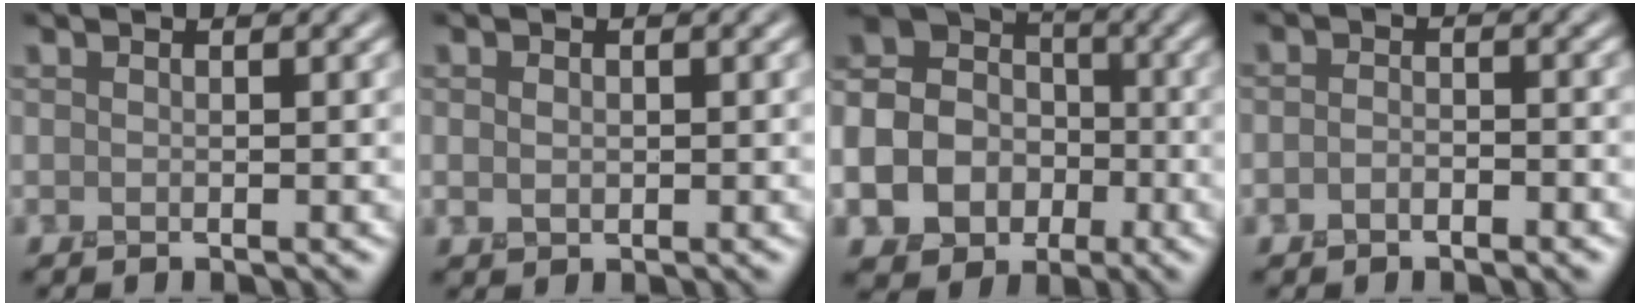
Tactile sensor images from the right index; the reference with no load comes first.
{"total": 1.2, "force": [0.1, 0.9, 0.8], "torque": [-0.018, 0.001, 0.004]}
{"total": 18.1, "force": [-6.2, 16.0, 5.6], "torque": [-0.169, -0.040, -0.126]}
{"total": 1.6, "force": [-0.8, 0.9, 1.1], "torque": [-0.021, 0.001, -0.019]}